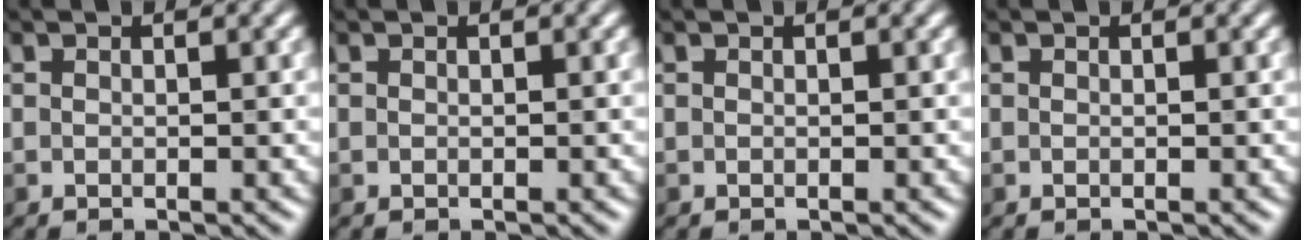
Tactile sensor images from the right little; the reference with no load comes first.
{"total": 0.0}
{"total": 0.0}
{"total": 0.0}